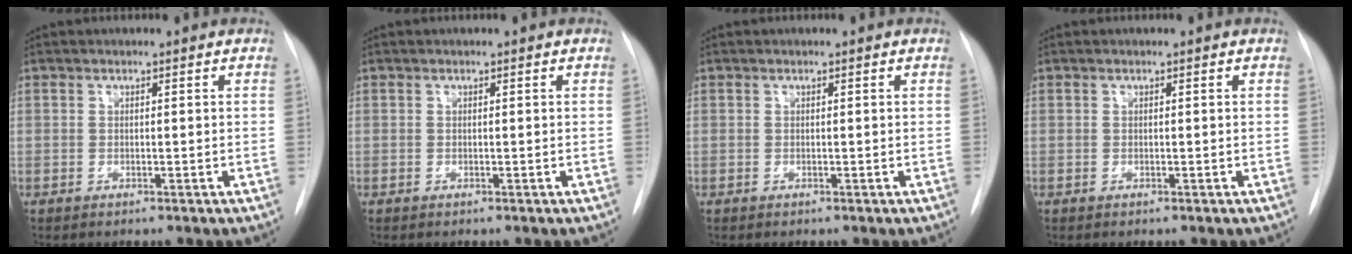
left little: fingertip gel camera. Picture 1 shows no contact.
{"total": 0.0}
{"total": 0.0}
{"total": 0.0}